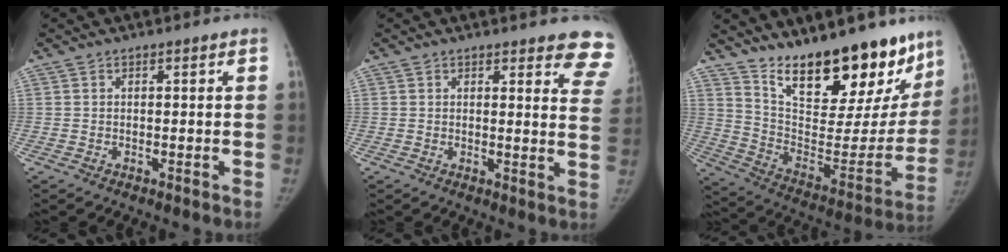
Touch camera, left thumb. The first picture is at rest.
{"total": 8.8, "force": [7.9, 2.1, 3.1], "torque": [0.004, -0.050, 0.060]}
{"total": 28.1, "force": [20.8, 10.6, 15.6], "torque": [-0.195, -0.104, 0.320]}